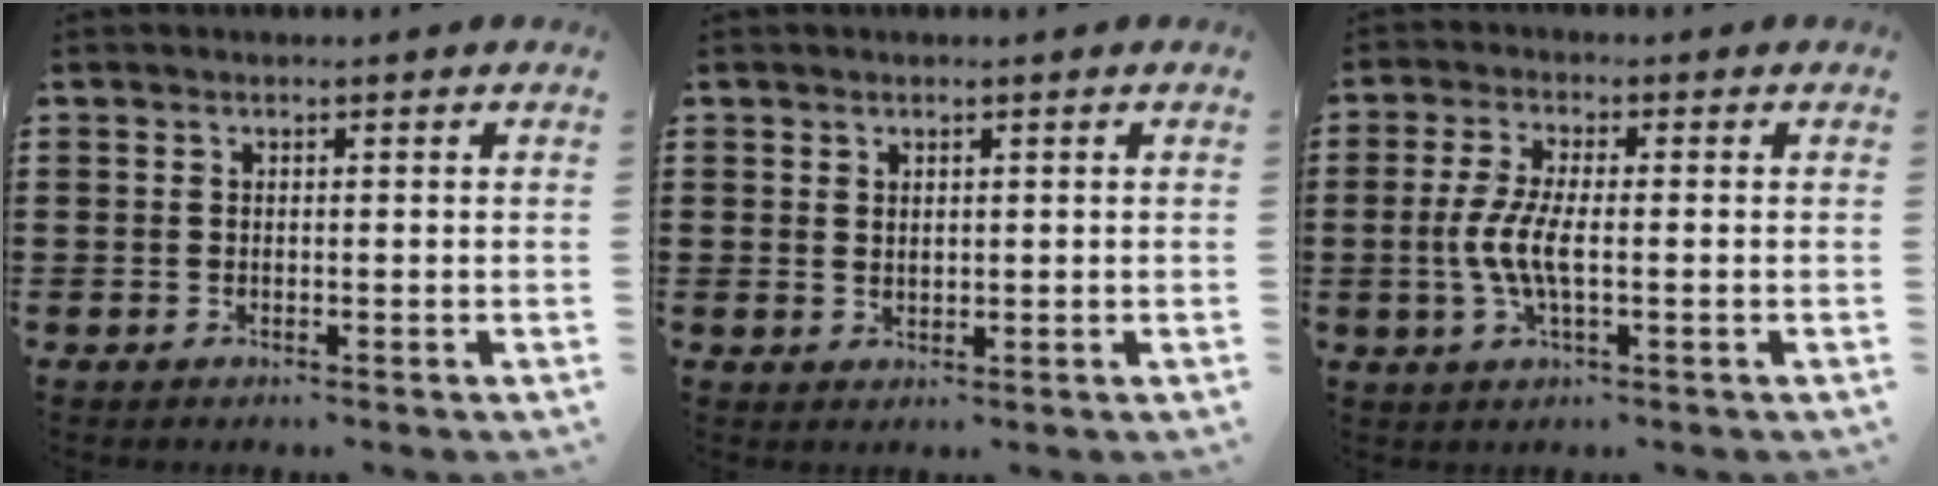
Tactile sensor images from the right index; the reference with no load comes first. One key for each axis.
{"total": 1.2, "fx": 1.0, "fy": 0.7, "fz": 0.3, "tx": -0.008, "ty": 0.003, "tz": 0.019}
{"total": 5.9, "fx": -1.0, "fy": 1.9, "fz": 5.6, "tx": -0.134, "ty": -0.008, "tz": -0.028}